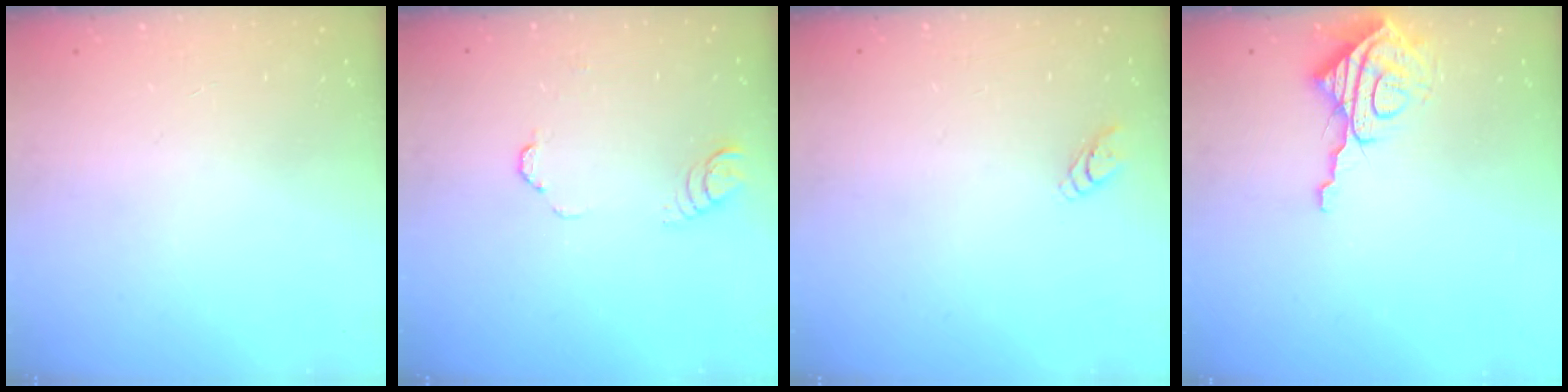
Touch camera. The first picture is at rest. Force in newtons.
{"total": 3.1, "press": 3.1, "slide": 0.2}
{"total": 2.8, "press": 2.8, "slide": 0.3}
{"total": 9.8, "press": 9.8, "slide": 0.7}